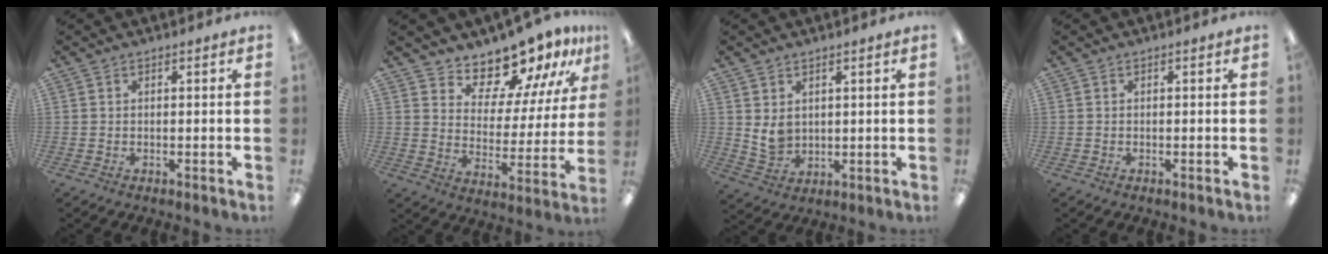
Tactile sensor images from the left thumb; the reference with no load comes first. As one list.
[{"total": 14.3, "force": [12.9, 5.0, 3.6], "torque": [-0.058, -0.115, 0.230]}, {"total": 5.3, "force": [2.3, 4.0, 2.6], "torque": [-0.046, -0.009, 0.043]}, {"total": 0.0}]